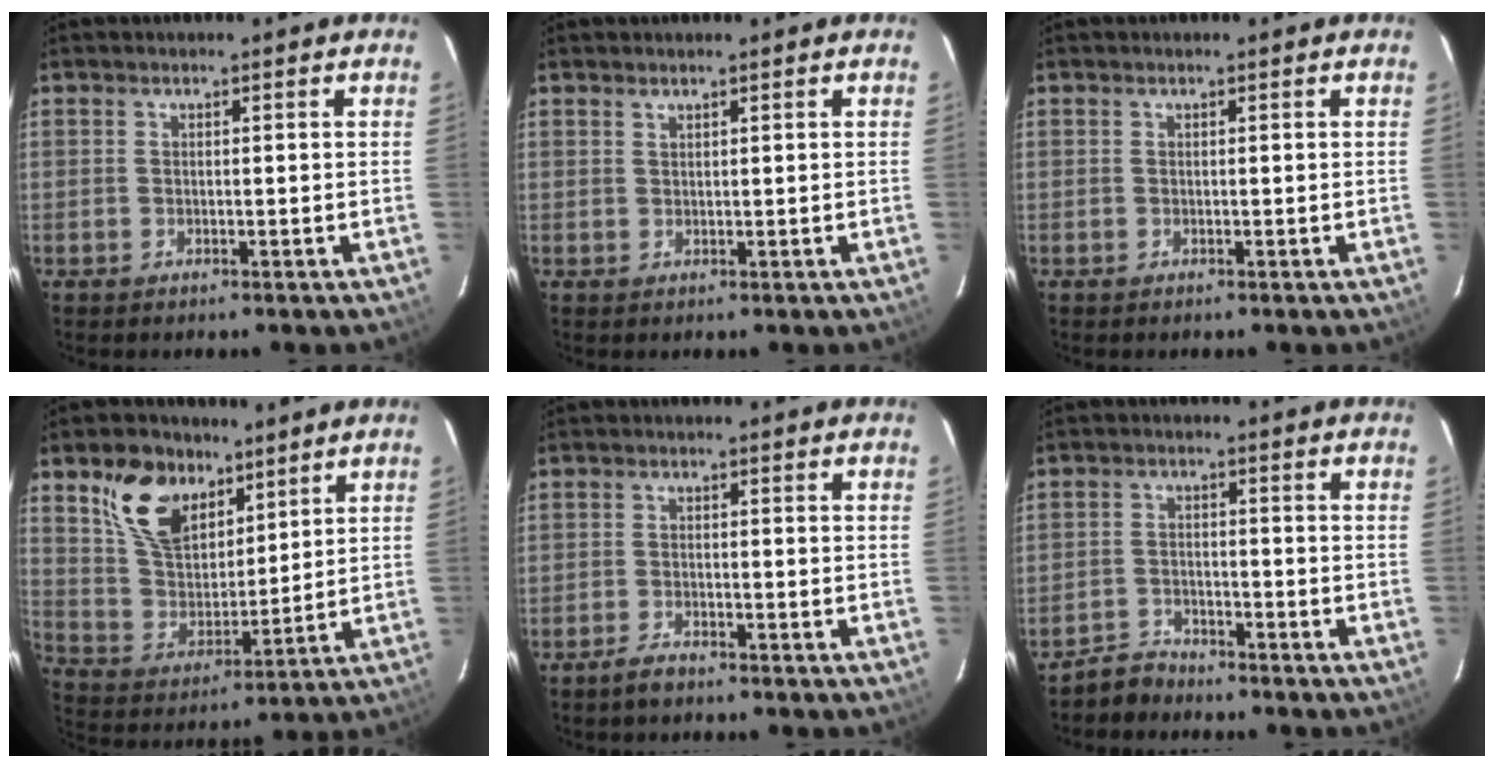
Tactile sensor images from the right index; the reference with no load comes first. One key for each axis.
{"total": 0.6, "fx": 0.6, "fy": 0.1, "fz": 0.1, "tx": -0.002, "ty": 0.001, "tz": 0.012}
{"total": 0.0}
{"total": 14.4, "fx": 8.5, "fy": 8.6, "fz": 7.8, "tx": -0.157, "ty": 0.024, "tz": 0.167}
{"total": 2.5, "fx": -2.2, "fy": 0.5, "fz": 1.2, "tx": -0.037, "ty": 0.000, "tz": -0.042}
{"total": 3.9, "fx": -3.6, "fy": 1.4, "fz": 0.0, "tx": -0.010, "ty": 0.011, "tz": -0.068}